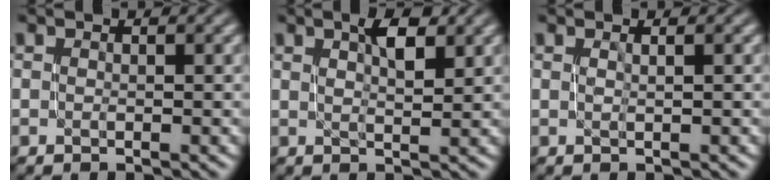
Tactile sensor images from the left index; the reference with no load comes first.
{"total": 2.9, "force": [1.6, 0.8, 2.4], "torque": [-0.035, 0.000, 0.024]}
{"total": 0.5, "force": [0.2, 0.2, 0.4], "torque": [-0.001, 0.002, -0.001]}